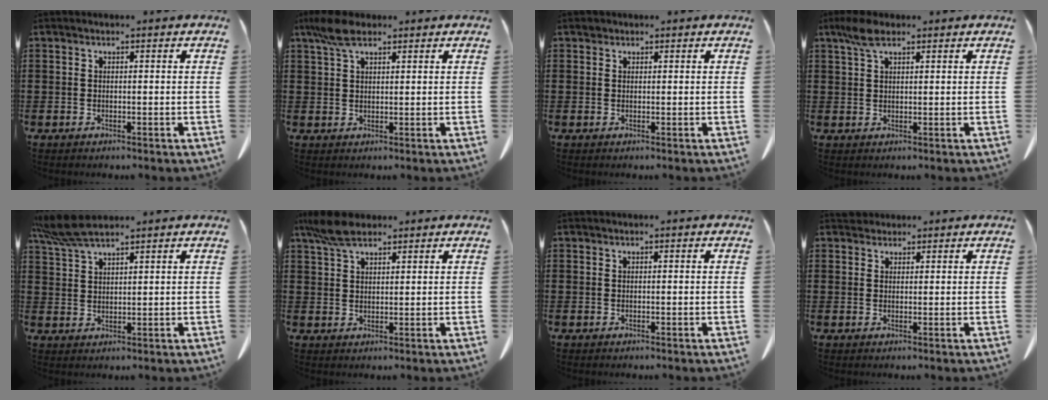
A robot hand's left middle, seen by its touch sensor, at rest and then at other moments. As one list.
[{"total": 4.9, "force": [2.9, 1.9, 3.5], "torque": [-0.083, 0.002, 0.052]}, {"total": 0.7, "force": [0.5, 0.4, 0.1], "torque": [-0.003, 0.003, 0.010]}, {"total": 4.0, "force": [2.3, 1.5, 2.9], "torque": [-0.064, 0.004, 0.041]}, {"total": 5.9, "force": [4.8, 1.1, 3.3], "torque": [-0.085, -0.008, 0.088]}, {"total": 5.8, "force": [4.1, 2.1, 3.5], "torque": [-0.080, 0.001, 0.078]}, {"total": 0.0}, {"total": 2.1, "force": [1.8, 0.9, 0.3], "torque": [-0.012, 0.003, 0.038]}]